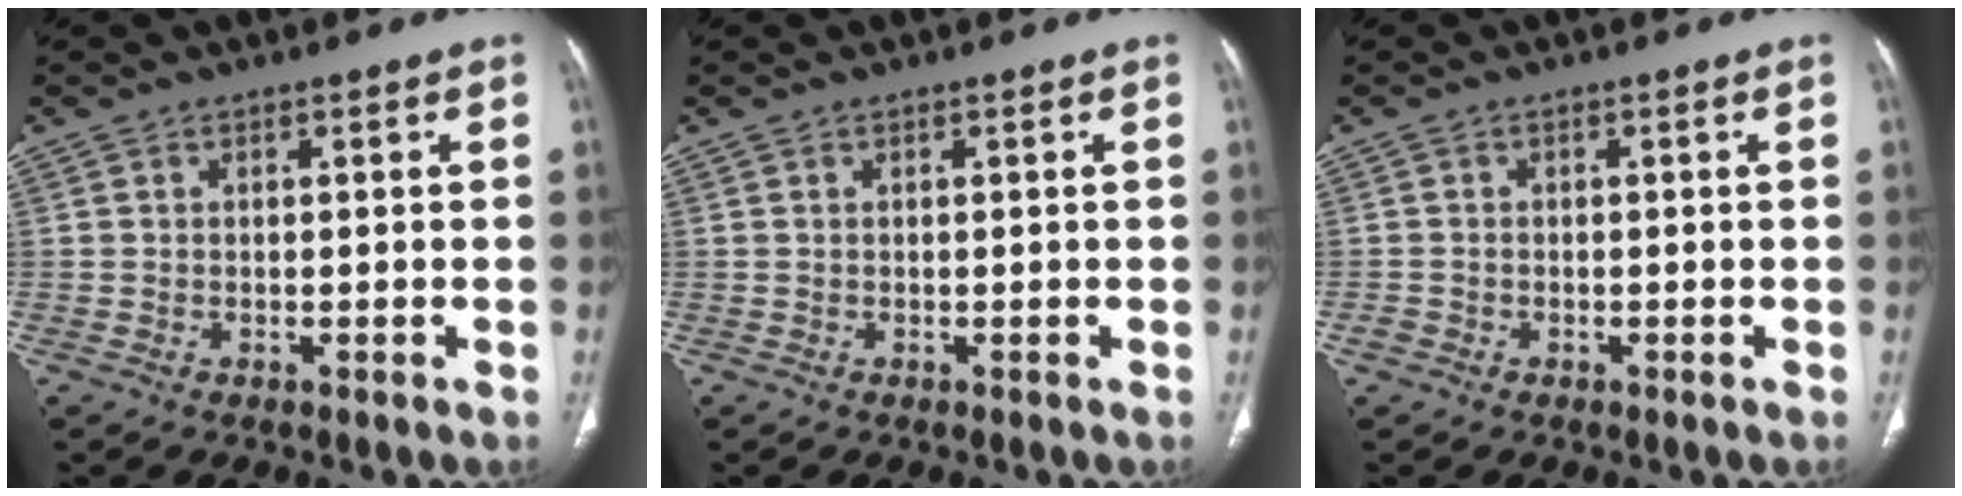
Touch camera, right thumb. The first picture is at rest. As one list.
[{"total": 0.0}, {"total": 1.3, "force": [-0.7, 1.0, 0.2], "torque": [-0.003, 0.004, -0.017]}]